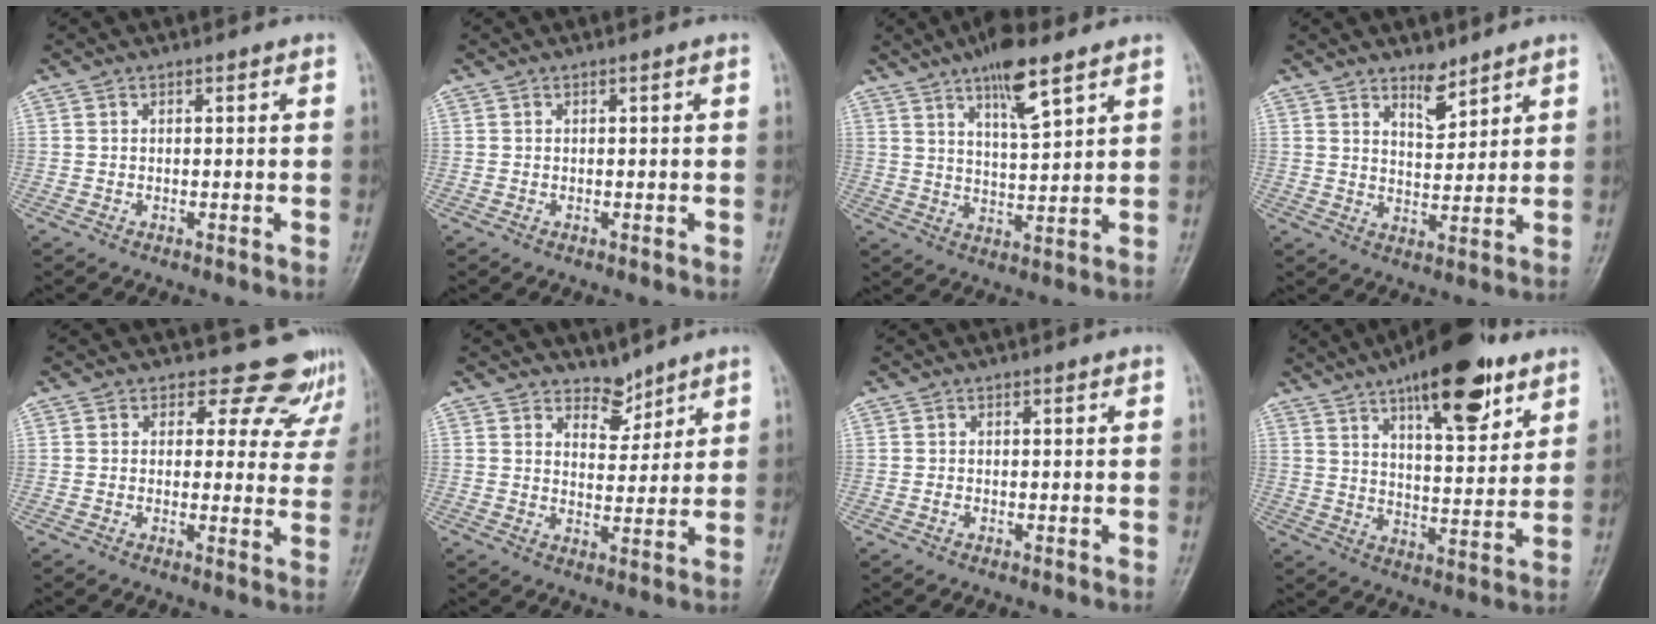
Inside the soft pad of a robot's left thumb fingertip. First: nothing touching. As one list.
[{"total": 0.0}, {"total": 9.7, "force": [6.0, 2.5, 7.2], "torque": [-0.110, -0.032, 0.103]}, {"total": 5.1, "force": [3.9, 2.2, 2.6], "torque": [-0.024, -0.033, 0.068]}, {"total": 10.7, "force": [9.4, 5.2, 0.6], "torque": [0.050, -0.056, 0.081]}, {"total": 4.2, "force": [3.6, 2.1, 0.6], "torque": [0.013, -0.031, 0.062]}, {"total": 0.6, "force": [-0.1, 0.5, 0.3], "torque": [-0.003, 0.000, -0.003]}, {"total": 17.8, "force": [10.5, 6.4, 12.9], "torque": [-0.156, -0.046, 0.162]}]